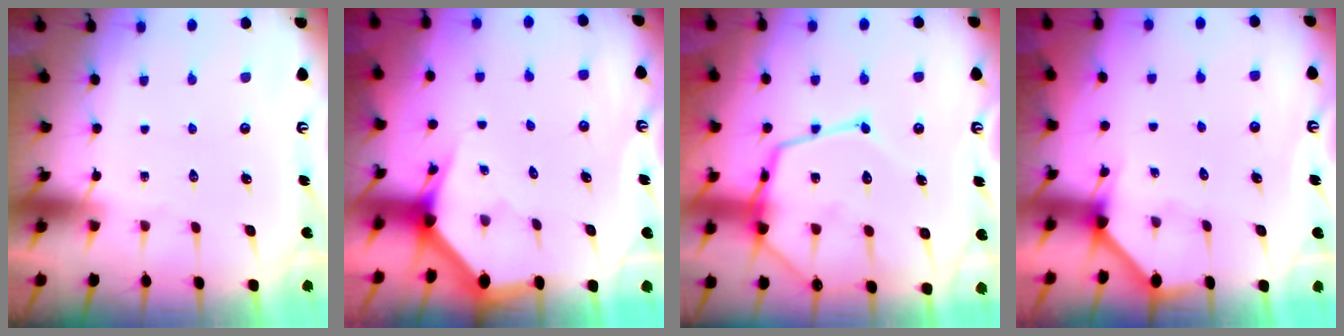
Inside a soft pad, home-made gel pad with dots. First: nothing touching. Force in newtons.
{"total": 2.7, "press": 2.7, "slide": 0.1}
{"total": 19.8, "press": 19.7, "slide": 1.9}
{"total": 2.2, "press": 2.2, "slide": 0.4}